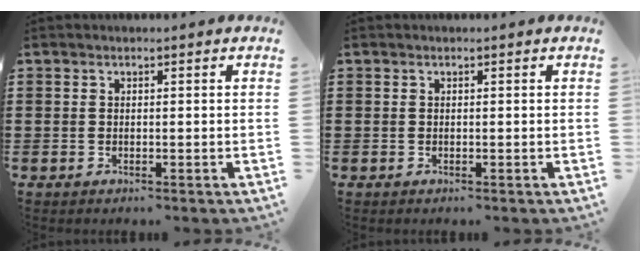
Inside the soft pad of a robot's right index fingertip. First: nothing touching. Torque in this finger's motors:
{"motor_torque": [1.28, 0.85, 0.01, 0.00]}